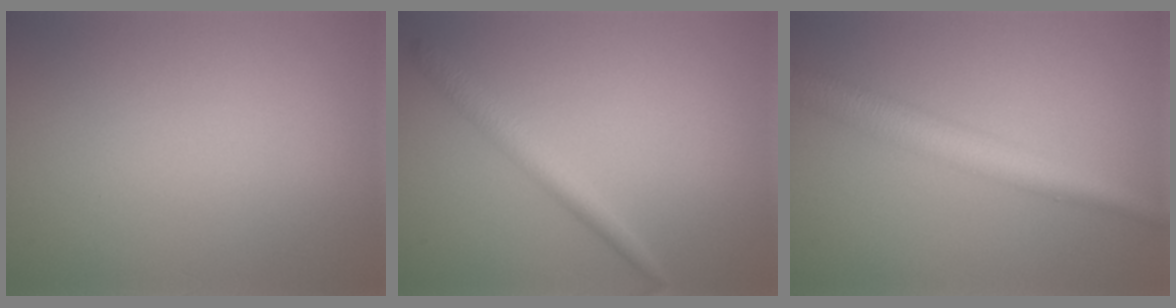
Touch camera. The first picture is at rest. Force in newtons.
{"total": 2.2, "press": 2.2, "slide": 0.1}
{"total": 4.7, "press": 4.7, "slide": 0.0}